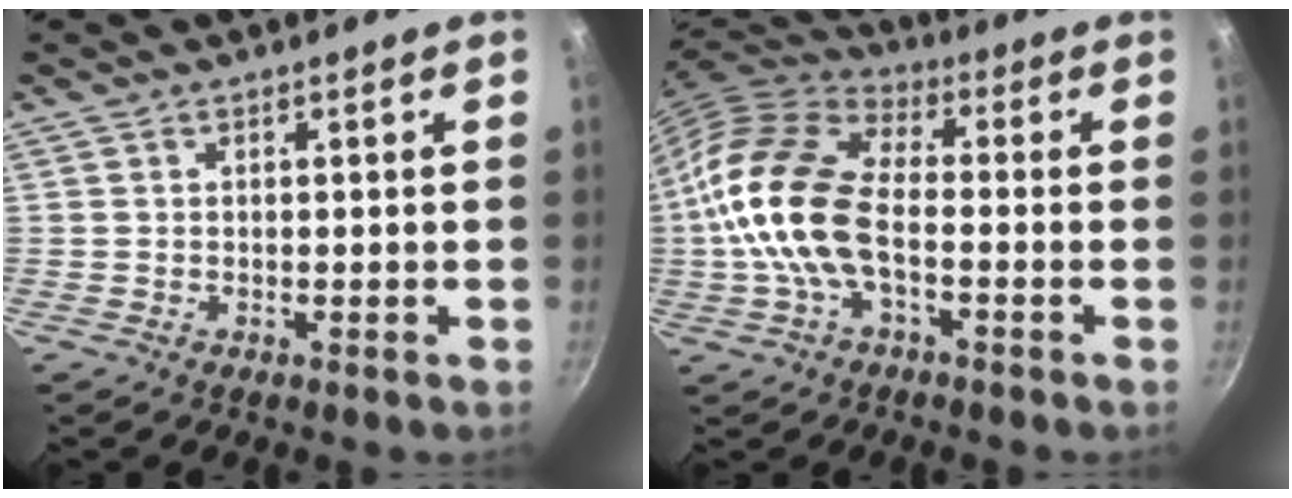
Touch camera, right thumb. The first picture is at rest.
{"total": 16.5, "force": [-2.3, 9.0, 13.6], "torque": [-0.256, 0.033, -0.061]}